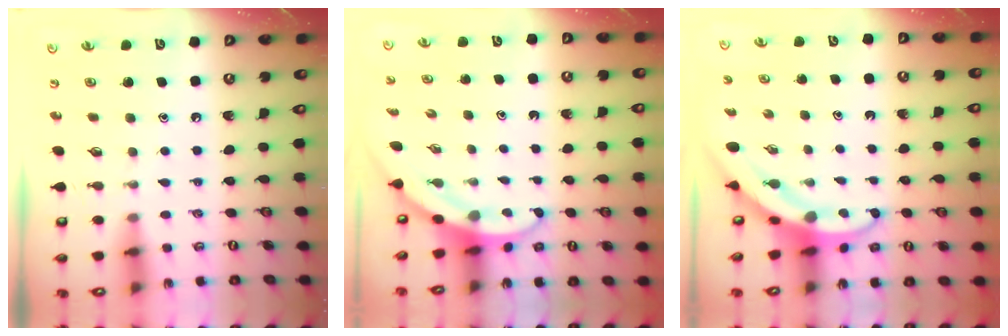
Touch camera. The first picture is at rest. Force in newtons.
{"total": 3.0, "press": 3.0, "slide": 0.1}
{"total": 3.9, "press": 3.8, "slide": 0.6}